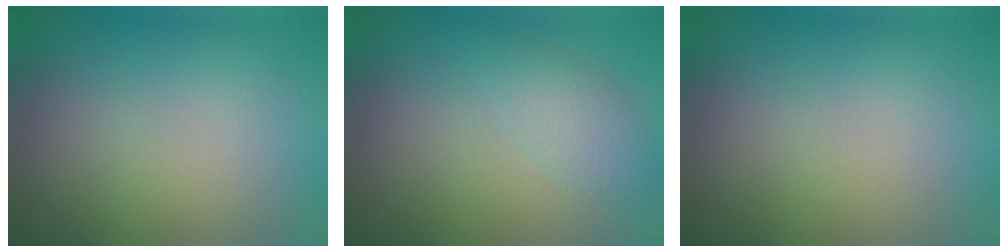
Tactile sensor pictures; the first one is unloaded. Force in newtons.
{"total": 2.3, "press": 2.3, "slide": 0.1}
{"total": 0.0}